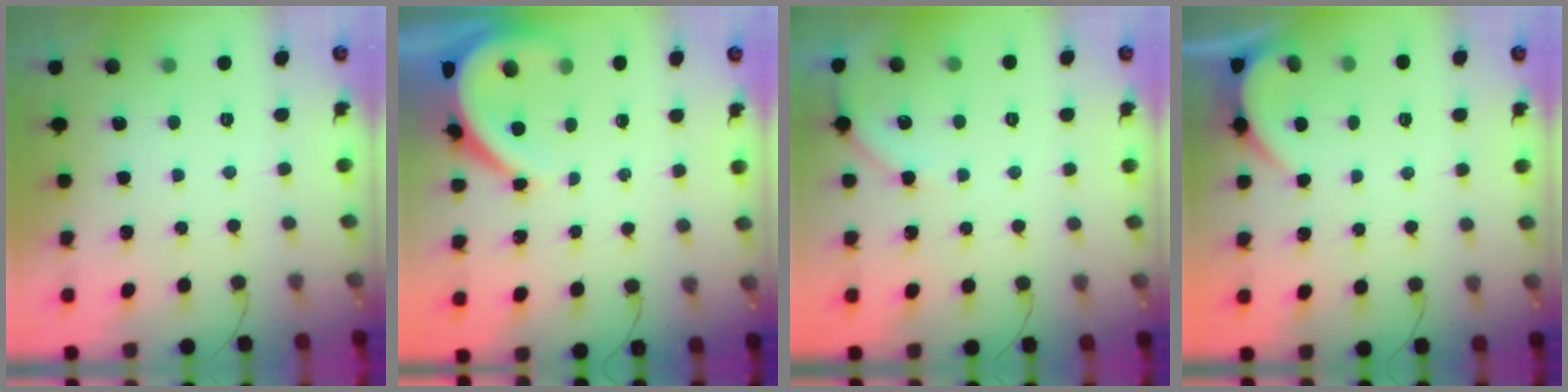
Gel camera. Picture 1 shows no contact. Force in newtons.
{"total": 6.3, "press": 6.3, "slide": 0.7}
{"total": 3.6, "press": 3.5, "slide": 0.6}
{"total": 2.3, "press": 2.3, "slide": 0.2}